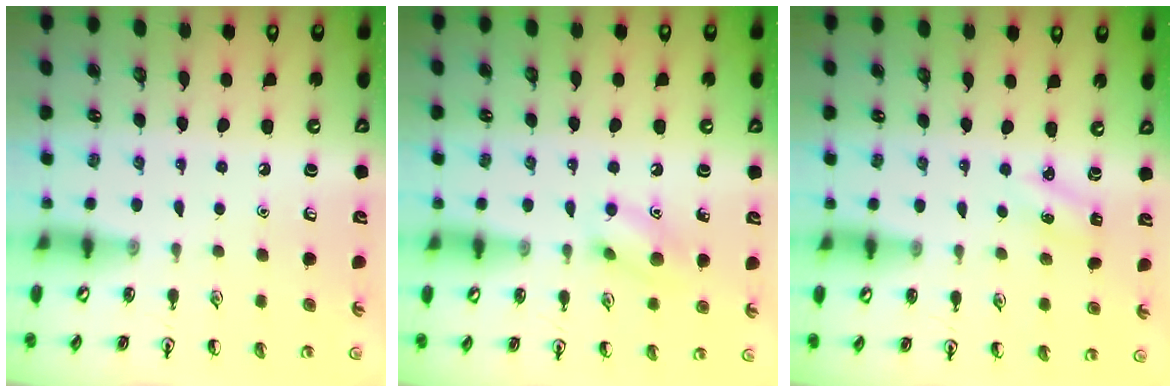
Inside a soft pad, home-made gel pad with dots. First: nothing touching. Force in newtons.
{"total": 9.5, "press": 9.4, "slide": 1.5}
{"total": 1.8, "press": 1.7, "slide": 0.7}